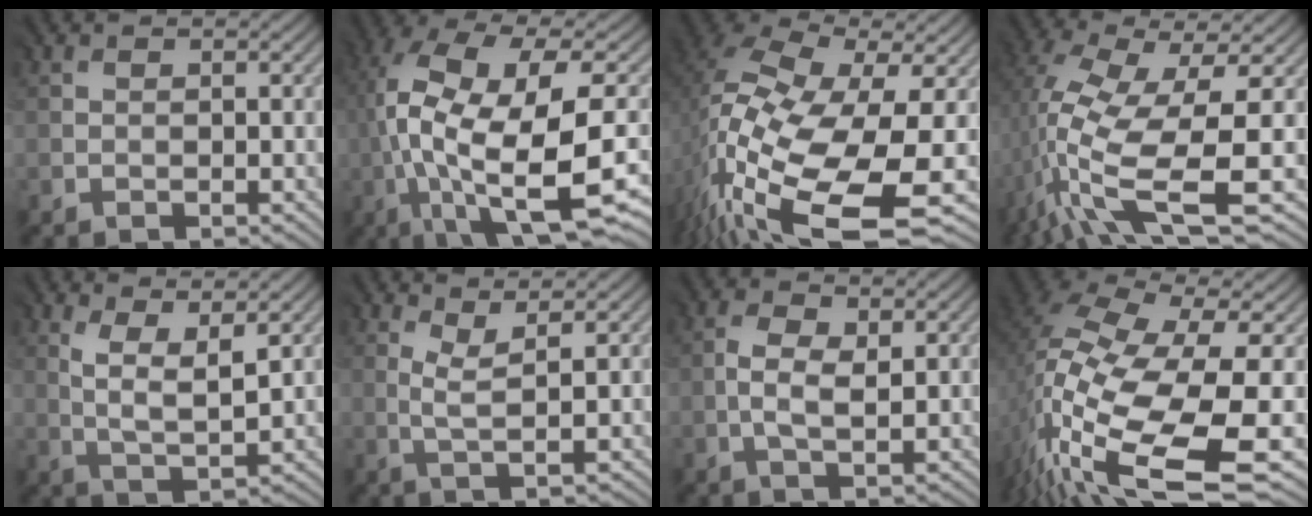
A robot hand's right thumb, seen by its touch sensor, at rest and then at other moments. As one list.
[{"total": 15.0, "force": [-2.5, 5.3, 13.8], "torque": [-0.275, -0.007, -0.026]}, {"total": 16.4, "force": [-3.7, 7.2, 14.2], "torque": [-0.328, -0.037, -0.052]}, {"total": 12.1, "force": [-2.6, 4.2, 11.1], "torque": [-0.252, -0.006, -0.035]}, {"total": 4.3, "force": [2.0, 1.1, 3.7], "torque": [-0.076, -0.005, 0.044]}, {"total": 2.3, "force": [1.0, -0.2, 2.0], "torque": [-0.047, -0.001, 0.024]}, {"total": 3.1, "force": [-0.2, 1.6, 2.7], "torque": [-0.068, 0.001, -0.003]}, {"total": 16.0, "force": [-4.6, 5.7, 14.3], "torque": [-0.332, -0.036, -0.062]}]